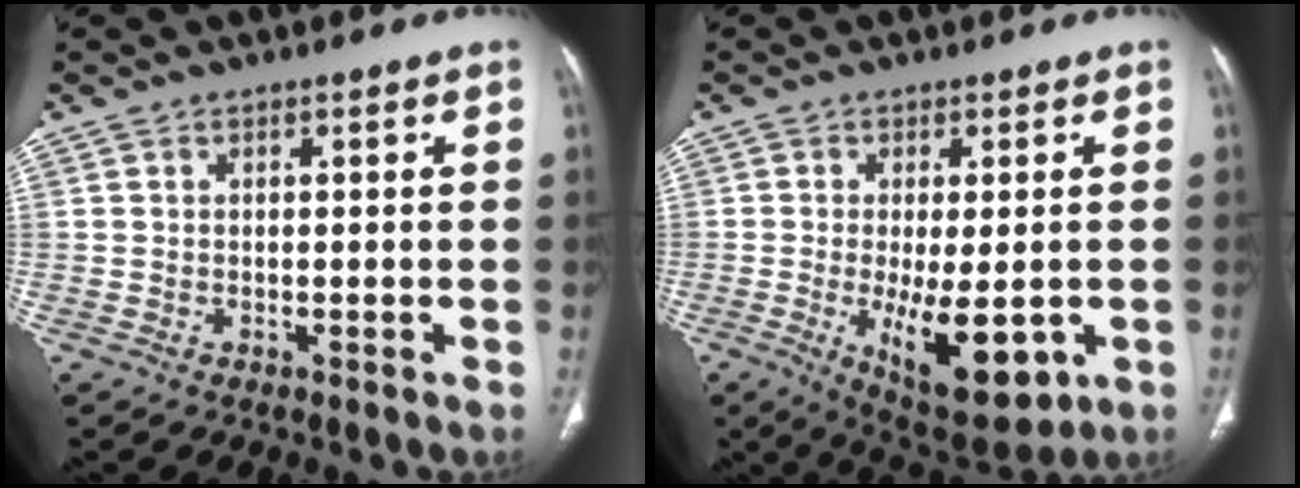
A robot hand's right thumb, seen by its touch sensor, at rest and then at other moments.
{"total": 13.1, "force": [-3.3, 5.3, 11.5], "torque": [-0.168, -0.020, -0.032]}